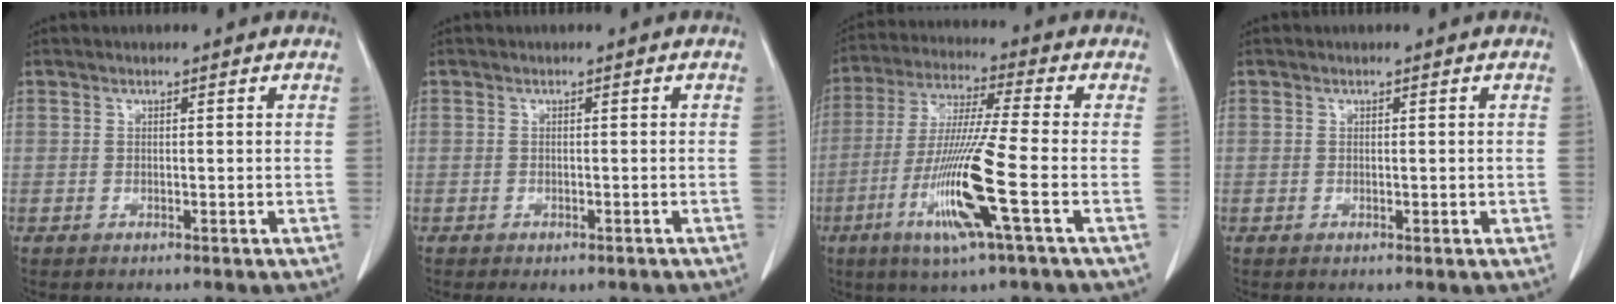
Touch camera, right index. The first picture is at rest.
{"total": 2.5, "force": [-1.7, 1.5, 1.0], "torque": [-0.016, -0.003, -0.015]}
{"total": 13.8, "force": [-4.7, -0.7, 13.0], "torque": [-0.265, -0.023, -0.095]}
{"total": 0.6, "force": [0.0, 0.5, 0.3], "torque": [0.001, 0.002, 0.000]}